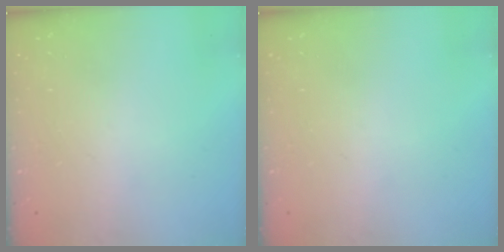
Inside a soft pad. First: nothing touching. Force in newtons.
{"total": 0.0}